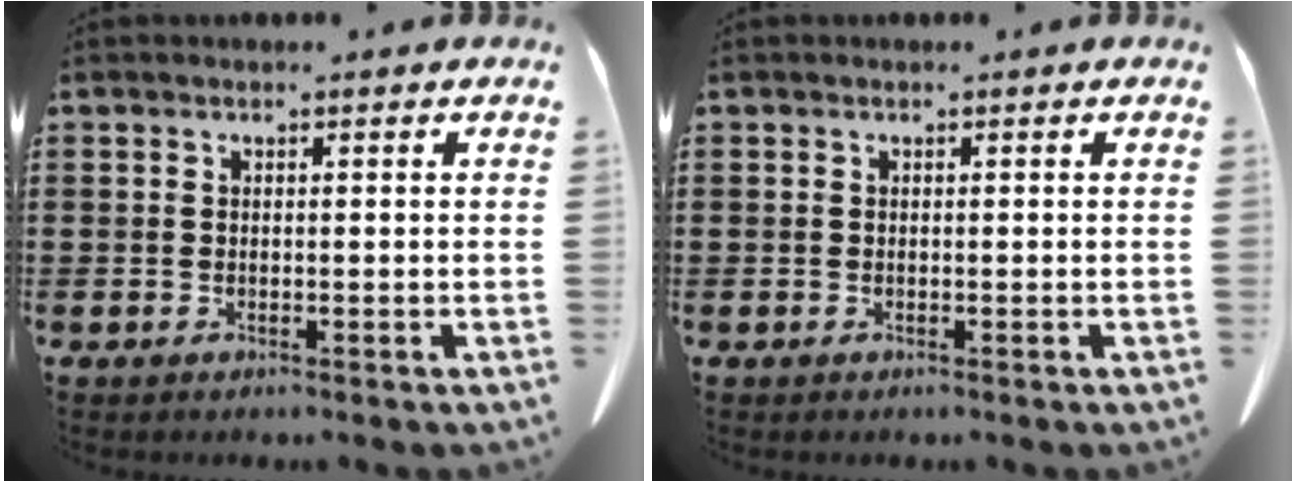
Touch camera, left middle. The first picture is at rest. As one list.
[{"total": 0.0}]